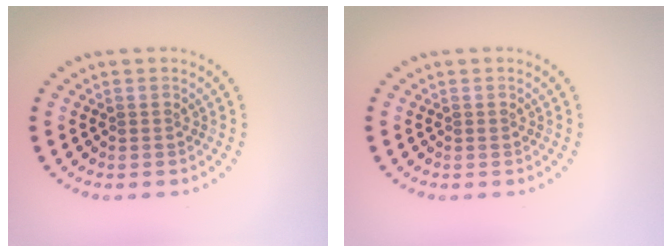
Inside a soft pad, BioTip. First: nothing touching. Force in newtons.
{"total": 0.0}